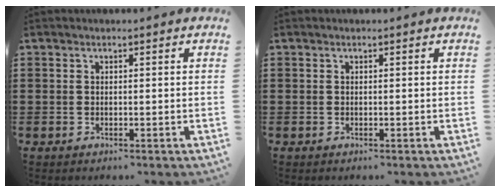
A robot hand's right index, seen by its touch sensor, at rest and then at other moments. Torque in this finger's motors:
{"motor_torque": [0.73, 1.41, 0.00, -0.01]}